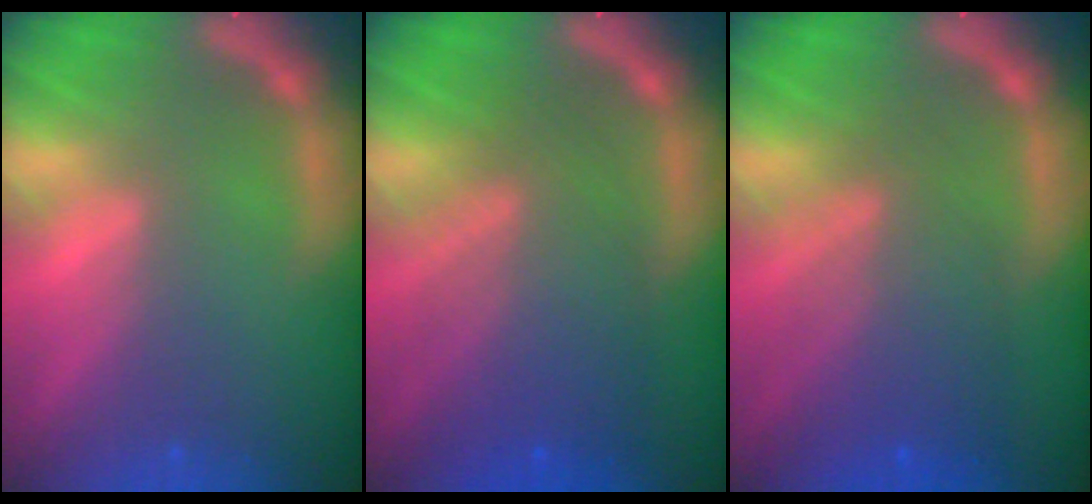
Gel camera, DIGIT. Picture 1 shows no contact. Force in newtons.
{"total": 8.0}
{"total": 6.6}